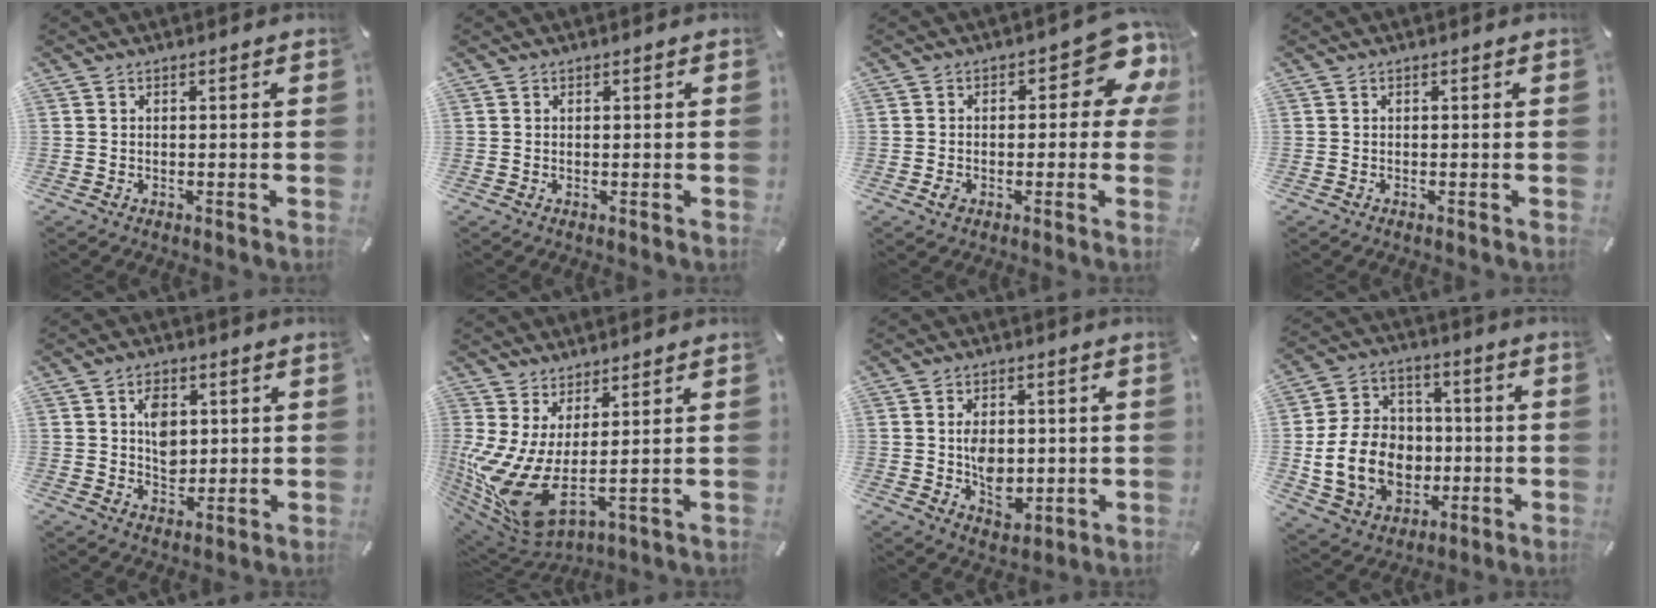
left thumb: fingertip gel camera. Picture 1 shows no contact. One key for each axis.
{"total": 0.0}
{"total": 10.6, "fx": 3.7, "fy": 6.3, "fz": 7.7, "tx": -0.085, "ty": -0.029, "tz": 0.065}
{"total": 0.0}
{"total": 6.9, "fx": 1.4, "fy": 5.2, "fz": 4.2, "tx": -0.050, "ty": -0.005, "tz": 0.021}
{"total": 10.8, "fx": -0.9, "fy": 4.1, "fz": 9.9, "tx": -0.213, "ty": -0.042, "tz": -0.012}
{"total": 7.9, "fx": 0.1, "fy": 5.7, "fz": 5.4, "tx": -0.091, "ty": -0.005, "tz": 0.000}
{"total": 16.8, "fx": -2.9, "fy": 13.6, "fz": 9.4, "tx": -0.197, "ty": 0.027, "tz": -0.042}